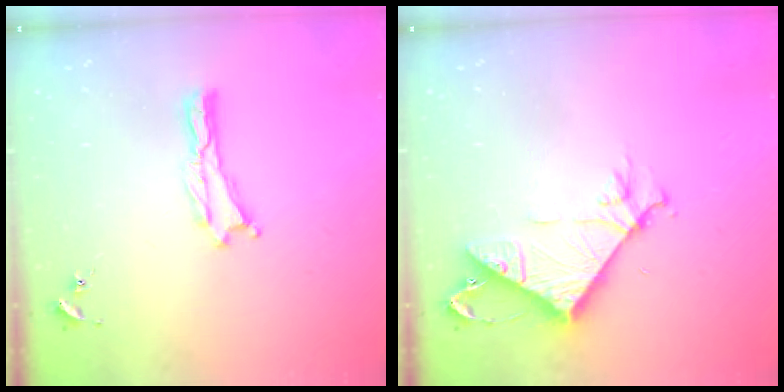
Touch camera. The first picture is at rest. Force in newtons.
{"total": 7.6, "press": 7.6, "slide": 0.6}